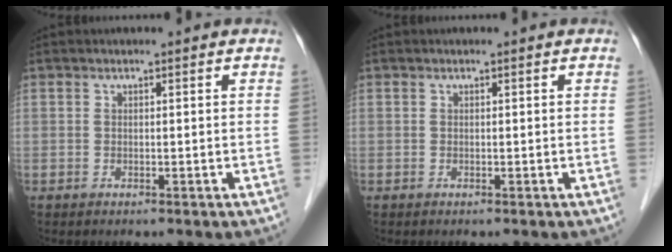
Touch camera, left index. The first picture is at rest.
{"total": 0.0}